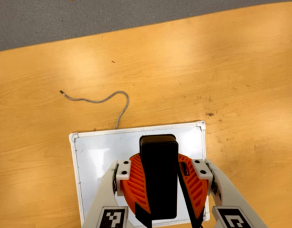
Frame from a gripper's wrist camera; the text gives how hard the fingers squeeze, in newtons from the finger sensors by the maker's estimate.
{"total": 10.9, "left": 10.7, "right": 11.2}